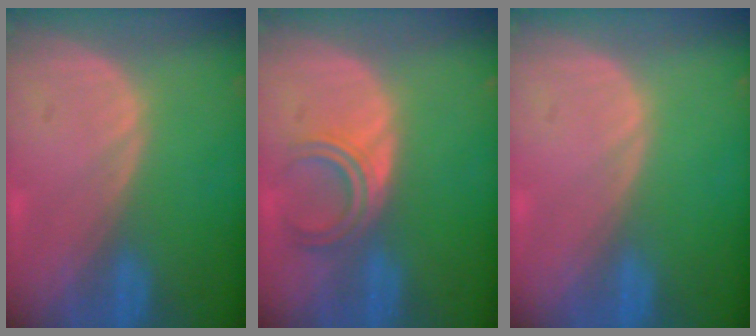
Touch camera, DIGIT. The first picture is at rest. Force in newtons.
{"total": 4.4, "press": 4.1, "slide": 1.6}
{"total": 0.0}